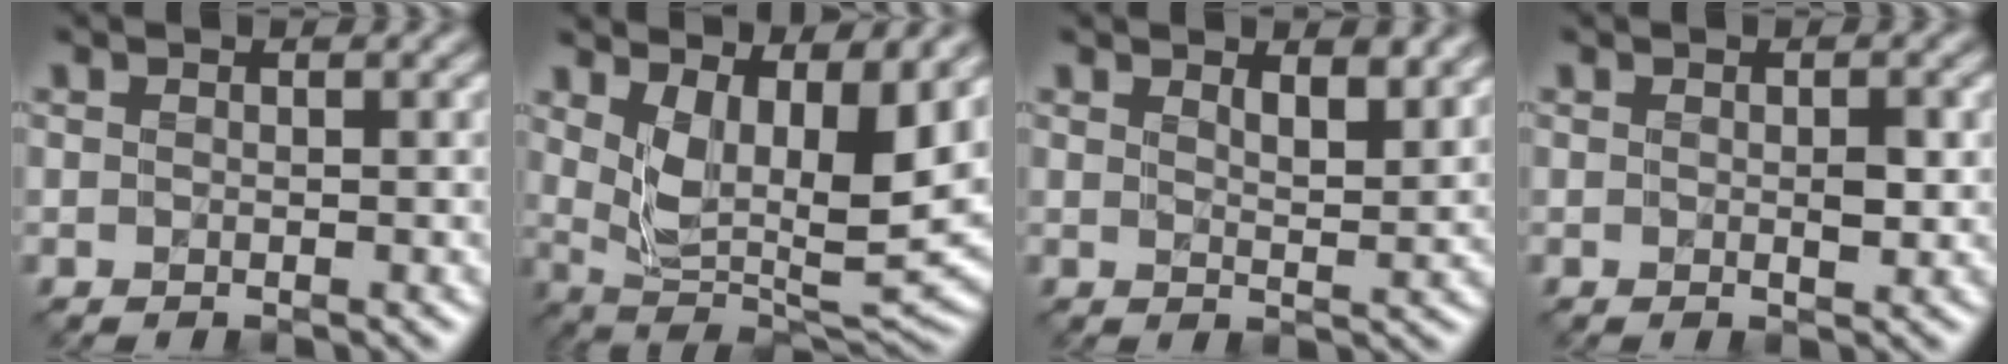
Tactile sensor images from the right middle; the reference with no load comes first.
{"total": 8.9, "force": [3.1, 3.7, 7.5], "torque": [-0.139, -0.016, 0.059]}
{"total": 3.1, "force": [2.1, 0.9, 2.1], "torque": [-0.031, -0.007, 0.038]}
{"total": 1.4, "force": [0.0, 0.5, 1.3], "torque": [-0.021, -0.004, 0.000]}